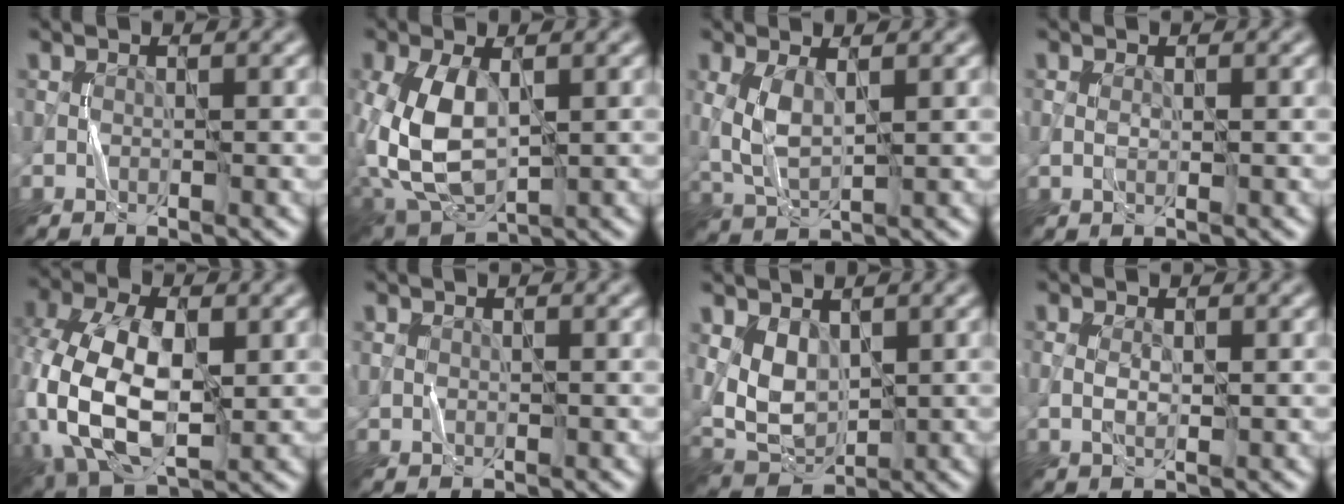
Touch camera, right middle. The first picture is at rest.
{"total": 9.2, "force": [0.1, 5.5, 7.4], "torque": [-0.184, -0.009, 0.010]}
{"total": 3.9, "force": [0.9, 1.7, 3.4], "torque": [-0.082, -0.002, 0.024]}
{"total": 1.1, "force": [0.0, 0.6, 1.0], "torque": [-0.020, -0.001, 0.001]}
{"total": 13.0, "force": [-1.0, 7.8, 10.3], "torque": [-0.233, -0.007, -0.019]}
{"total": 1.0, "force": [0.3, 0.7, 0.6], "torque": [-0.012, -0.002, 0.008]}
{"total": 4.6, "force": [1.3, 3.1, 3.2], "torque": [-0.066, -0.013, 0.033]}
{"total": 1.8, "force": [0.2, 0.9, 1.5], "torque": [-0.036, 0.000, 0.004]}